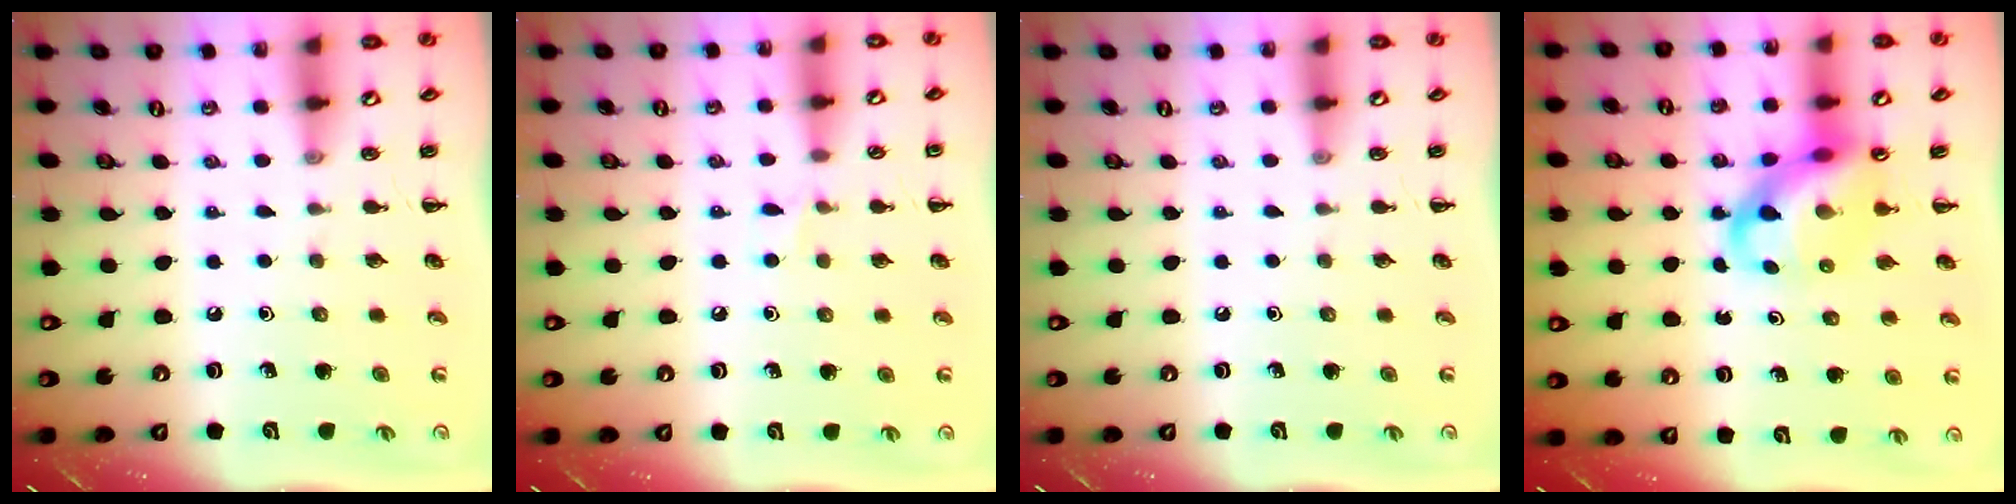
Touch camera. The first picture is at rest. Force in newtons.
{"total": 3.6, "press": 3.4, "slide": 1.1}
{"total": 0.0}
{"total": 10.6, "press": 10.2, "slide": 3.0}